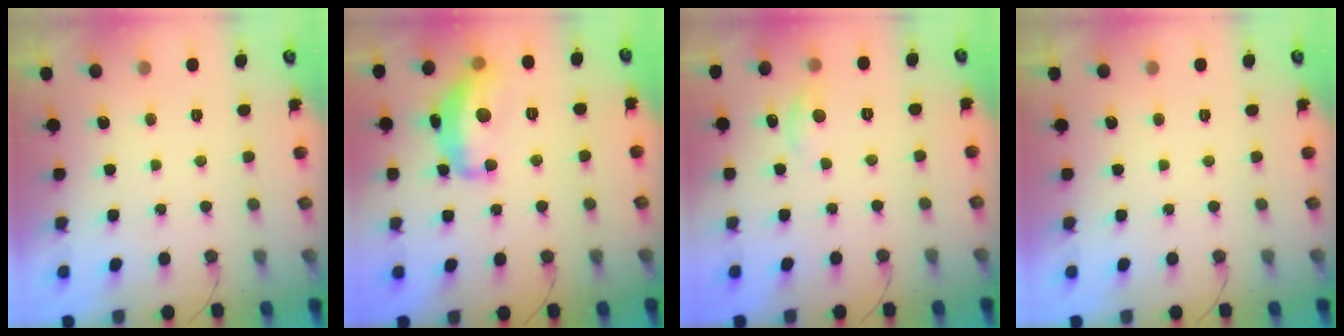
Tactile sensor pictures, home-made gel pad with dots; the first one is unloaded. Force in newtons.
{"total": 15.7, "press": 15.6, "slide": 1.0}
{"total": 5.0, "press": 4.9, "slide": 0.7}
{"total": 0.0}